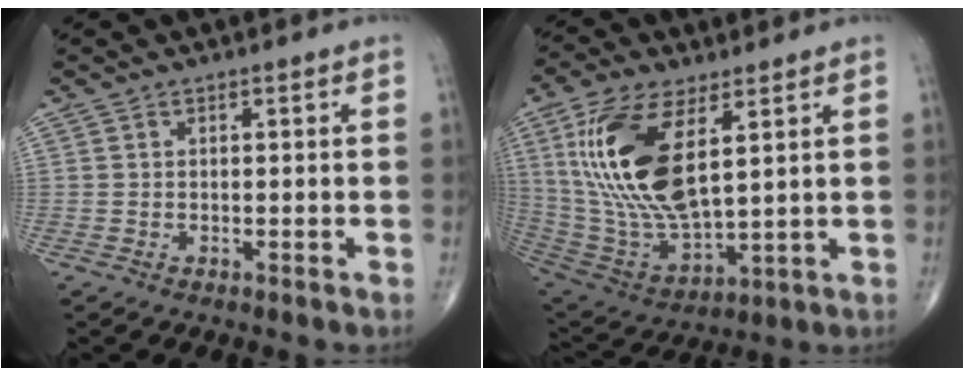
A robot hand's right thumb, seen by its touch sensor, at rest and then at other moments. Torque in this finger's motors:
{"motor_torque": [-0.44, 2.19, 1.86, 0.91, 0.76]}